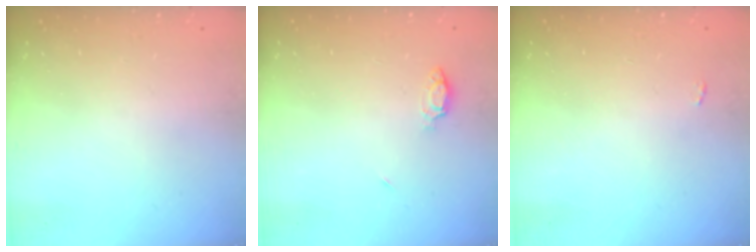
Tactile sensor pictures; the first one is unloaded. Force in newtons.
{"total": 3.7, "press": 3.7, "slide": 0.5}
{"total": 2.2, "press": 2.1, "slide": 0.3}